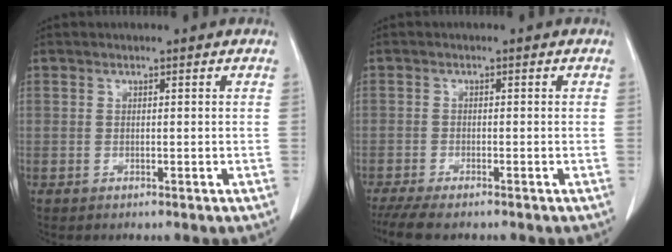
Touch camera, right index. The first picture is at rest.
{"total": 6.1, "force": [-5.0, 1.3, 3.3], "torque": [-0.052, -0.013, -0.081]}